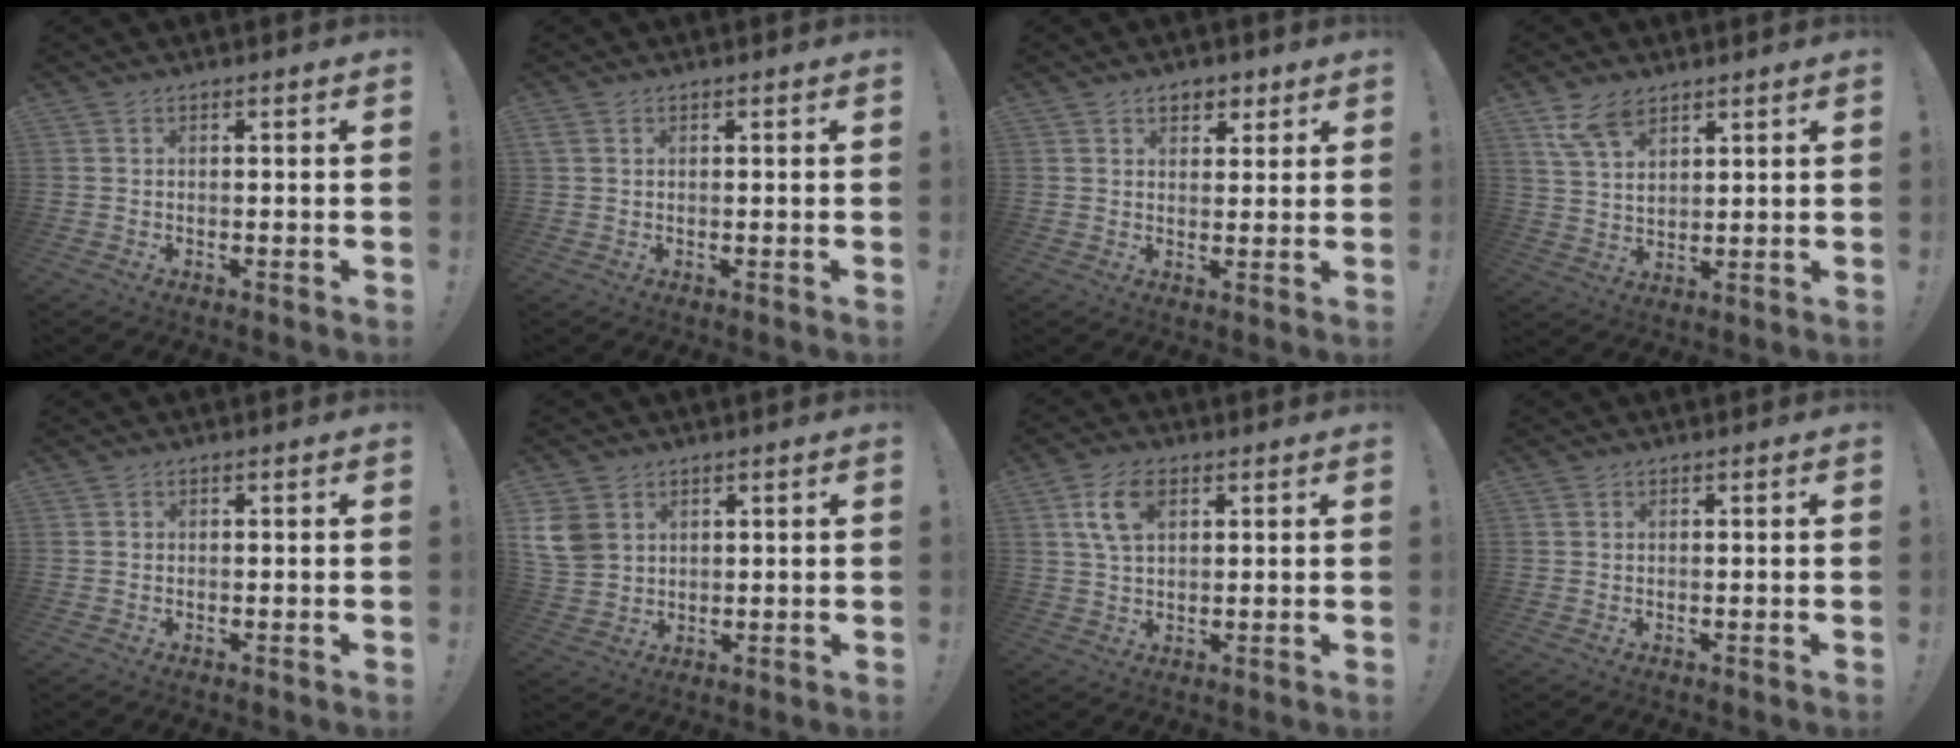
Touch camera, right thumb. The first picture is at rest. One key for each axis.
{"total": 1.0, "fx": 0.4, "fy": 0.7, "fz": 0.6, "tx": -0.019, "ty": 0.007, "tz": 0.009}
{"total": 4.5, "fx": 2.5, "fy": 3.3, "fz": 1.7, "tx": -0.010, "ty": -0.012, "tz": 0.042}
{"total": 9.1, "fx": 6.2, "fy": 4.5, "fz": 4.9, "tx": -0.099, "ty": -0.020, "tz": 0.122}
{"total": 0.0}
{"total": 8.0, "fx": 3.1, "fy": 6.3, "fz": 3.8, "tx": -0.082, "ty": -0.006, "tz": 0.067}
{"total": 8.7, "fx": 3.3, "fy": 5.0, "fz": 6.4, "tx": -0.128, "ty": 0.003, "tz": 0.062}
{"total": 0.0}